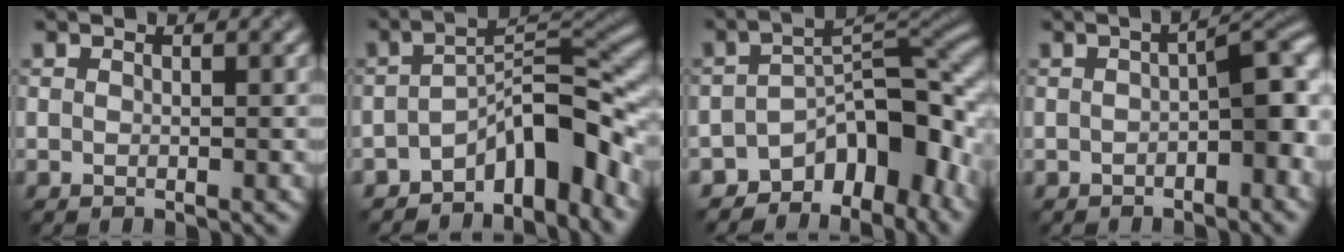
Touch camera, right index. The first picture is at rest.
{"total": 7.3, "force": [-4.6, 2.7, 4.9], "torque": [-0.050, 0.010, -0.083]}
{"total": 9.2, "force": [-5.9, 4.7, 5.3], "torque": [-0.040, 0.005, -0.105]}
{"total": 4.9, "force": [-1.2, 1.8, 4.3], "torque": [-0.048, 0.013, -0.024]}